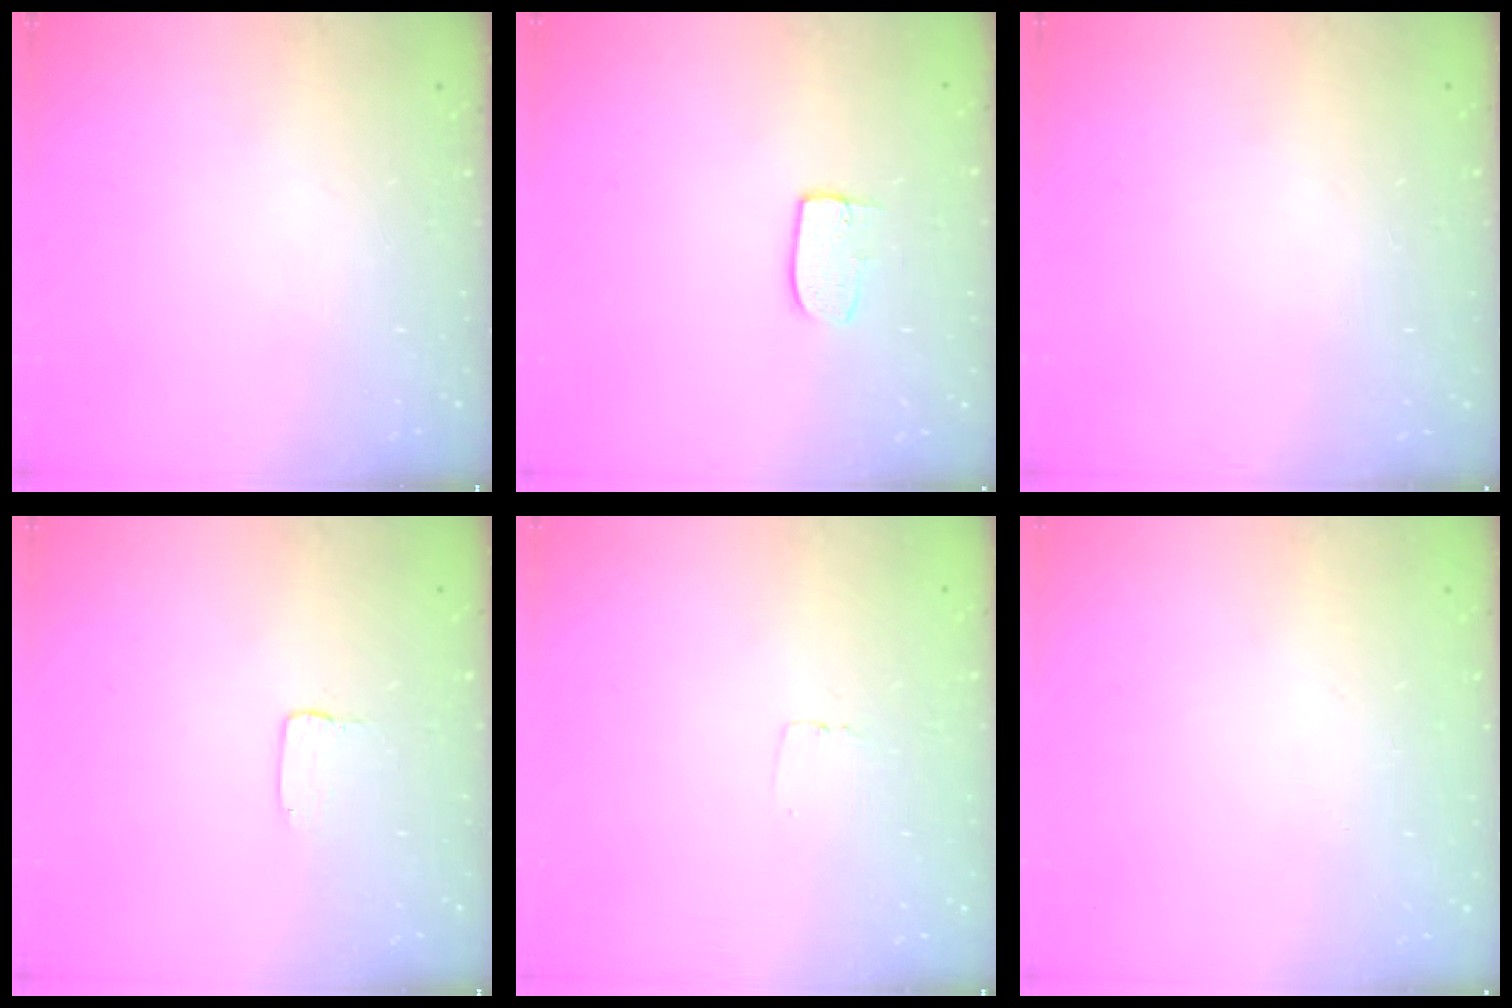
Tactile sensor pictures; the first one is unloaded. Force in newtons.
{"total": 5.4, "press": 5.4, "slide": 0.3}
{"total": 0.5, "press": 0.5, "slide": 0.1}
{"total": 1.0, "press": 1.0, "slide": 0.1}
{"total": 2.3, "press": 2.3, "slide": 0.1}
{"total": 0.0}